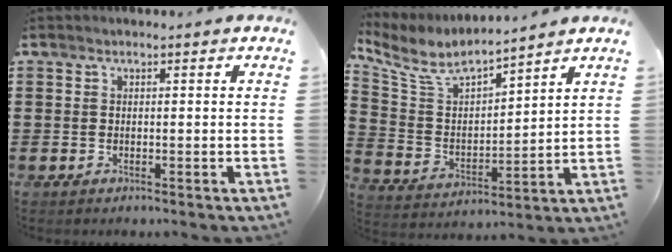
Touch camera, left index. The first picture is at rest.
{"total": 6.9, "force": [6.0, 1.8, 3.0], "torque": [-0.090, -0.036, 0.101]}